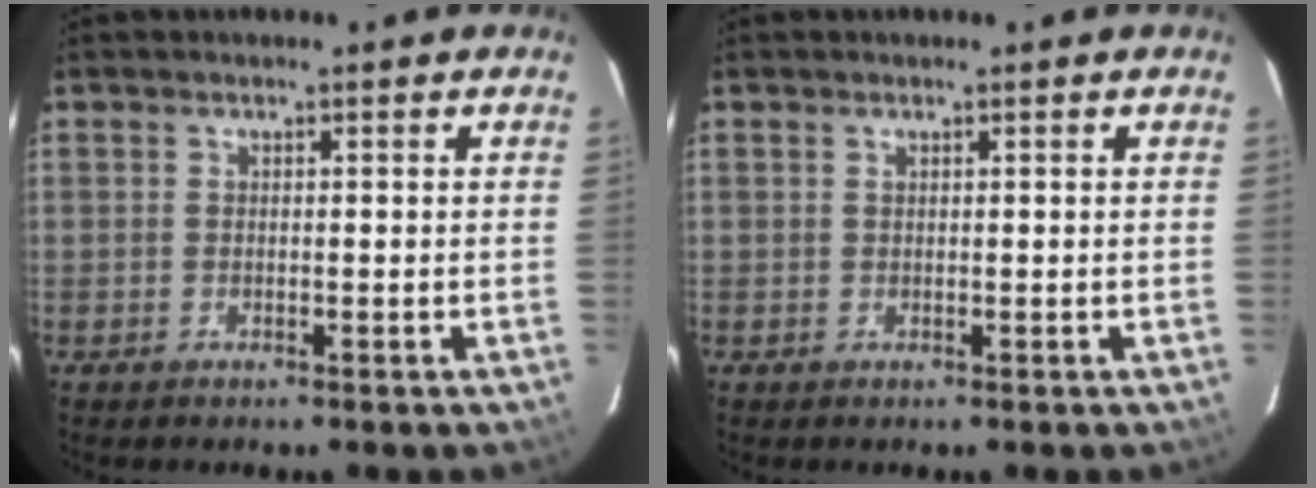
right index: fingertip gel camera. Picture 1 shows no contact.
{"total": 0.0}